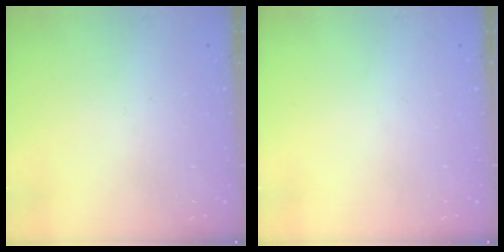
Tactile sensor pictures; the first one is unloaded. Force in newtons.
{"total": 0.0}